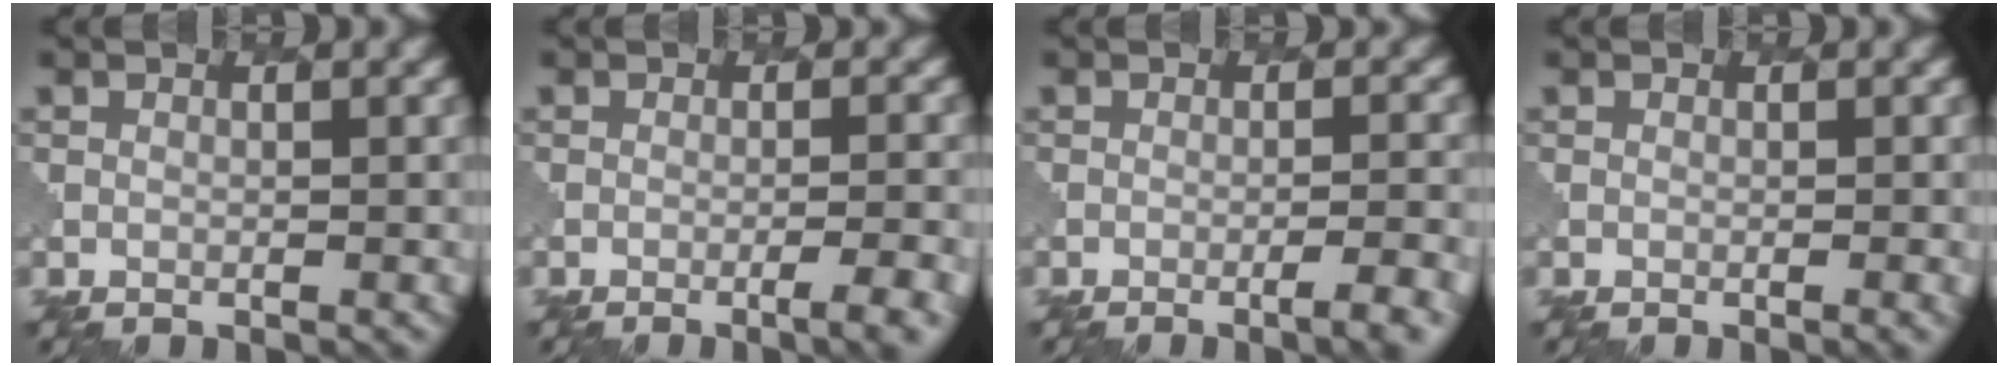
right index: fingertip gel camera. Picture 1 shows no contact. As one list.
[{"total": 4.4, "force": [-2.3, 1.3, 3.5], "torque": [-0.029, 0.012, -0.029]}, {"total": 4.4, "force": [-2.3, 1.2, 3.6], "torque": [-0.030, 0.013, -0.032]}, {"total": 1.1, "force": [-0.3, 0.3, 1.0], "torque": [-0.007, 0.001, -0.003]}]